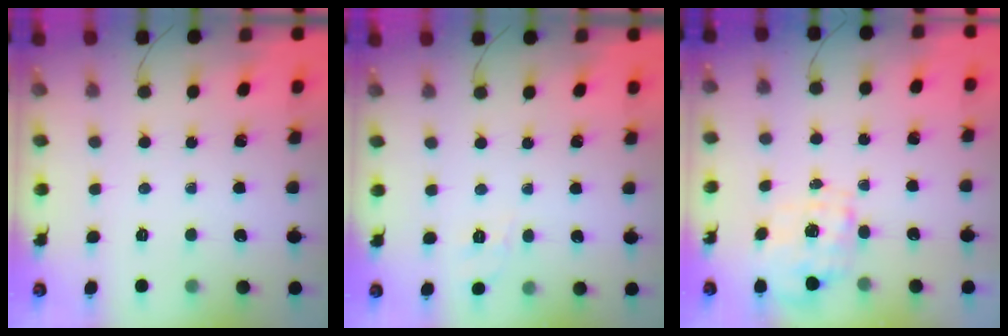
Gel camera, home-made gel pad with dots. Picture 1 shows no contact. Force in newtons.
{"total": 3.5, "press": 3.1, "slide": 1.7}
{"total": 1.6, "press": 1.5, "slide": 0.5}